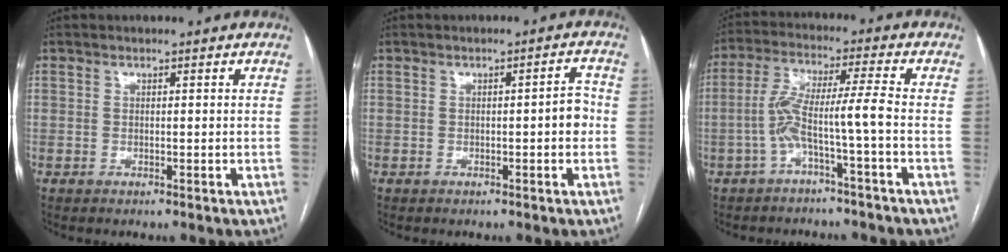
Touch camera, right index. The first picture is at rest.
{"total": 2.9, "force": [-0.5, 0.6, 2.8], "torque": [-0.028, 0.006, -0.010]}
{"total": 7.2, "force": [-2.6, -0.8, 6.7], "torque": [-0.135, 0.028, -0.049]}